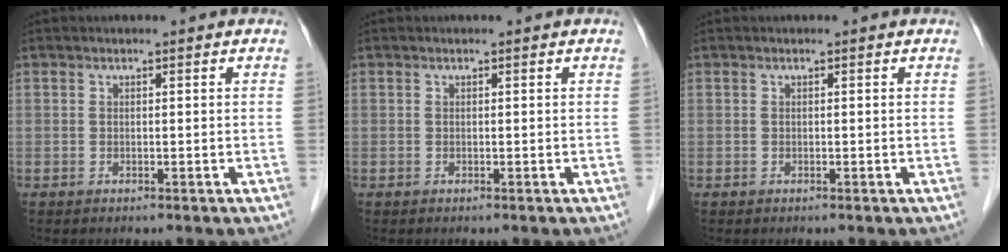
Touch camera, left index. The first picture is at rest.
{"total": 0.0}
{"total": 0.0}